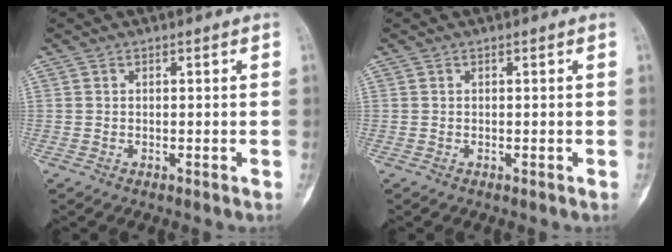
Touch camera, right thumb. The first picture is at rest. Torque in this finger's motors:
{"motor_torque": [0.37, -0.10, 0.03, -0.03, 0.02]}